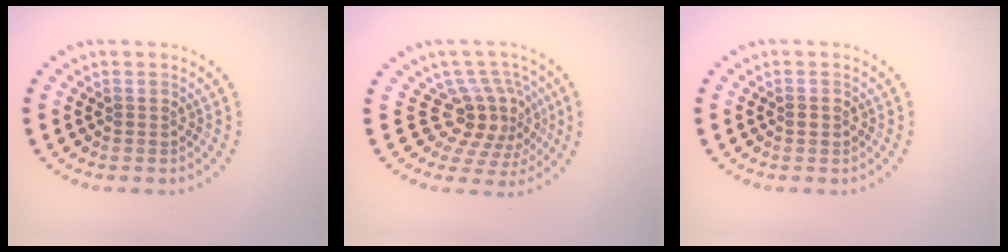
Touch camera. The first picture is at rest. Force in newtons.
{"total": 4.3, "press": 3.1, "slide": 3.0}
{"total": 1.1, "press": 1.1, "slide": 0.1}